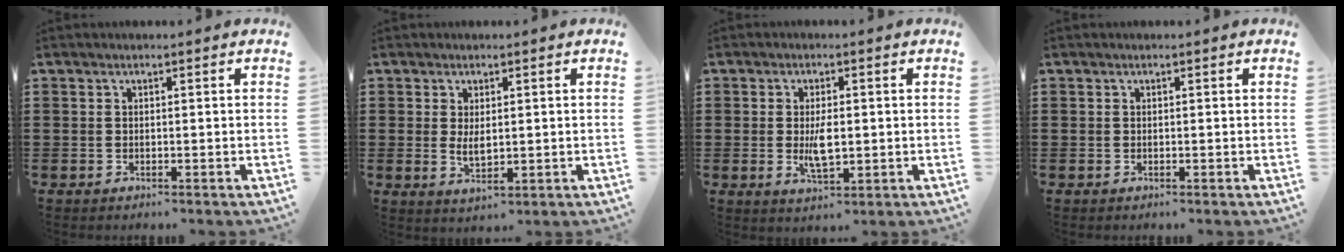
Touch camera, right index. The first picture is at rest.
{"total": 3.1, "force": [0.4, 1.3, 2.7], "torque": [-0.047, 0.000, 0.005]}
{"total": 4.5, "force": [-0.1, 1.8, 4.2], "torque": [-0.075, -0.004, -0.006]}
{"total": 0.0}